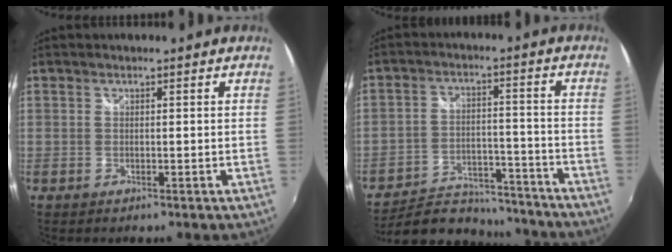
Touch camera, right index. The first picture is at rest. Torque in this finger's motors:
{"motor_torque": [-0.77, -0.63, -0.40, -0.21]}